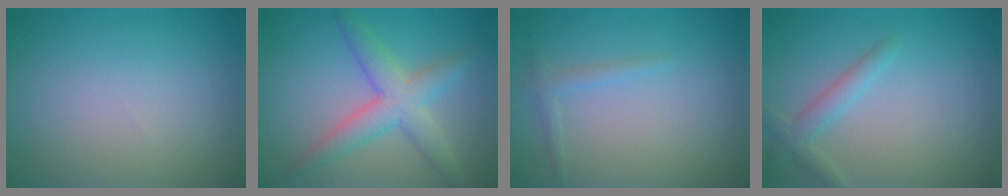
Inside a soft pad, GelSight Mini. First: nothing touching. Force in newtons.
{"total": 4.6, "press": 4.6, "slide": 0.2}
{"total": 1.1, "press": 1.1, "slide": 0.0}
{"total": 2.0, "press": 2.0, "slide": 0.1}